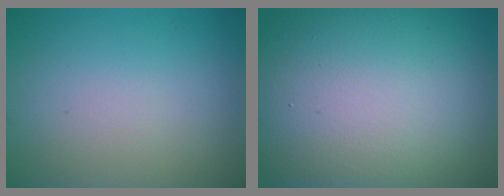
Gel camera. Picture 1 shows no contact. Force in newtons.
{"total": 18.0, "press": 18.0, "slide": 1.2}